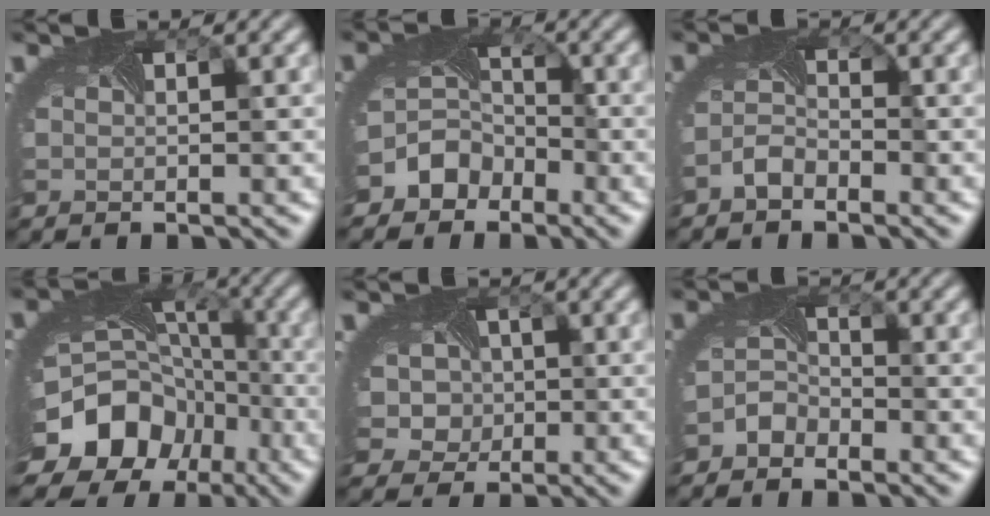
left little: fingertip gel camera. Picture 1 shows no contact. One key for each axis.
{"total": 5.0, "fx": -3.2, "fy": 3.8, "fz": 1.0, "tx": 0.004, "ty": 0.002, "tz": -0.061}
{"total": 1.8, "fx": -1.6, "fy": 0.7, "fz": 0.4, "tx": -0.018, "ty": 0.001, "tz": -0.033}
{"total": 14.3, "fx": -7.1, "fy": 11.1, "fz": 5.4, "tx": -0.112, "ty": -0.042, "tz": -0.109}
{"total": 5.8, "fx": 0.2, "fy": 5.2, "fz": 2.7, "tx": -0.034, "ty": 0.012, "tz": -0.026}
{"total": 2.1, "fx": -1.8, "fy": 0.9, "fz": 0.0, "tx": -0.006, "ty": 0.002, "tz": -0.040}